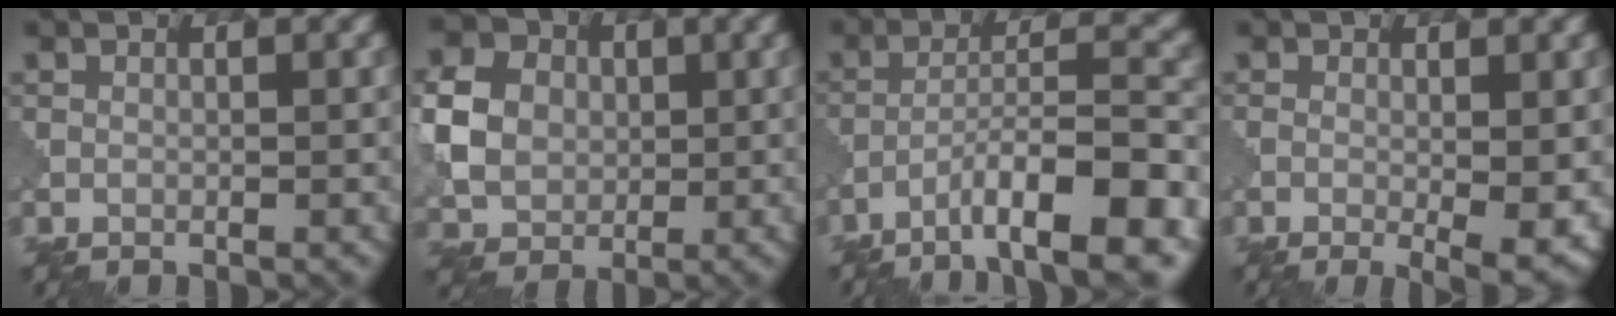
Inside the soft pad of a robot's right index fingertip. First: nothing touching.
{"total": 5.0, "force": [0.3, 4.5, 2.1], "torque": [-0.065, 0.007, 0.007]}
{"total": 9.4, "force": [-6.1, 1.5, 7.0], "torque": [-0.110, 0.020, -0.095]}
{"total": 4.9, "force": [-1.1, 1.2, 4.6], "torque": [-0.073, -0.017, -0.008]}